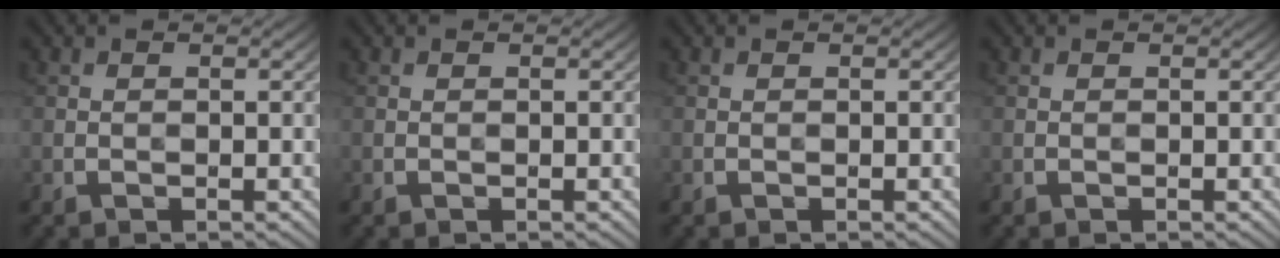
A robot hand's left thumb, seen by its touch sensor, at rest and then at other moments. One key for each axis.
{"total": 0.0}
{"total": 0.0}
{"total": 0.0}